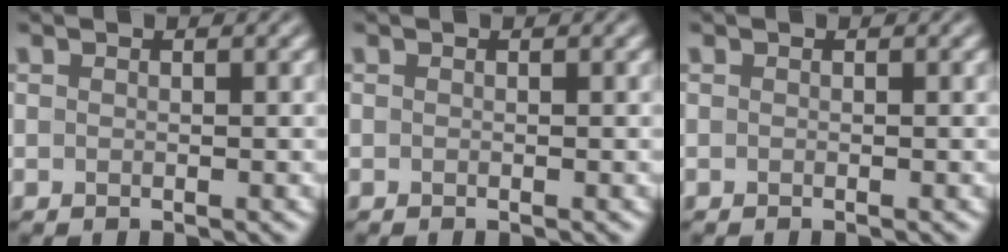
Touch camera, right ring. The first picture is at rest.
{"total": 0.0}
{"total": 0.0}